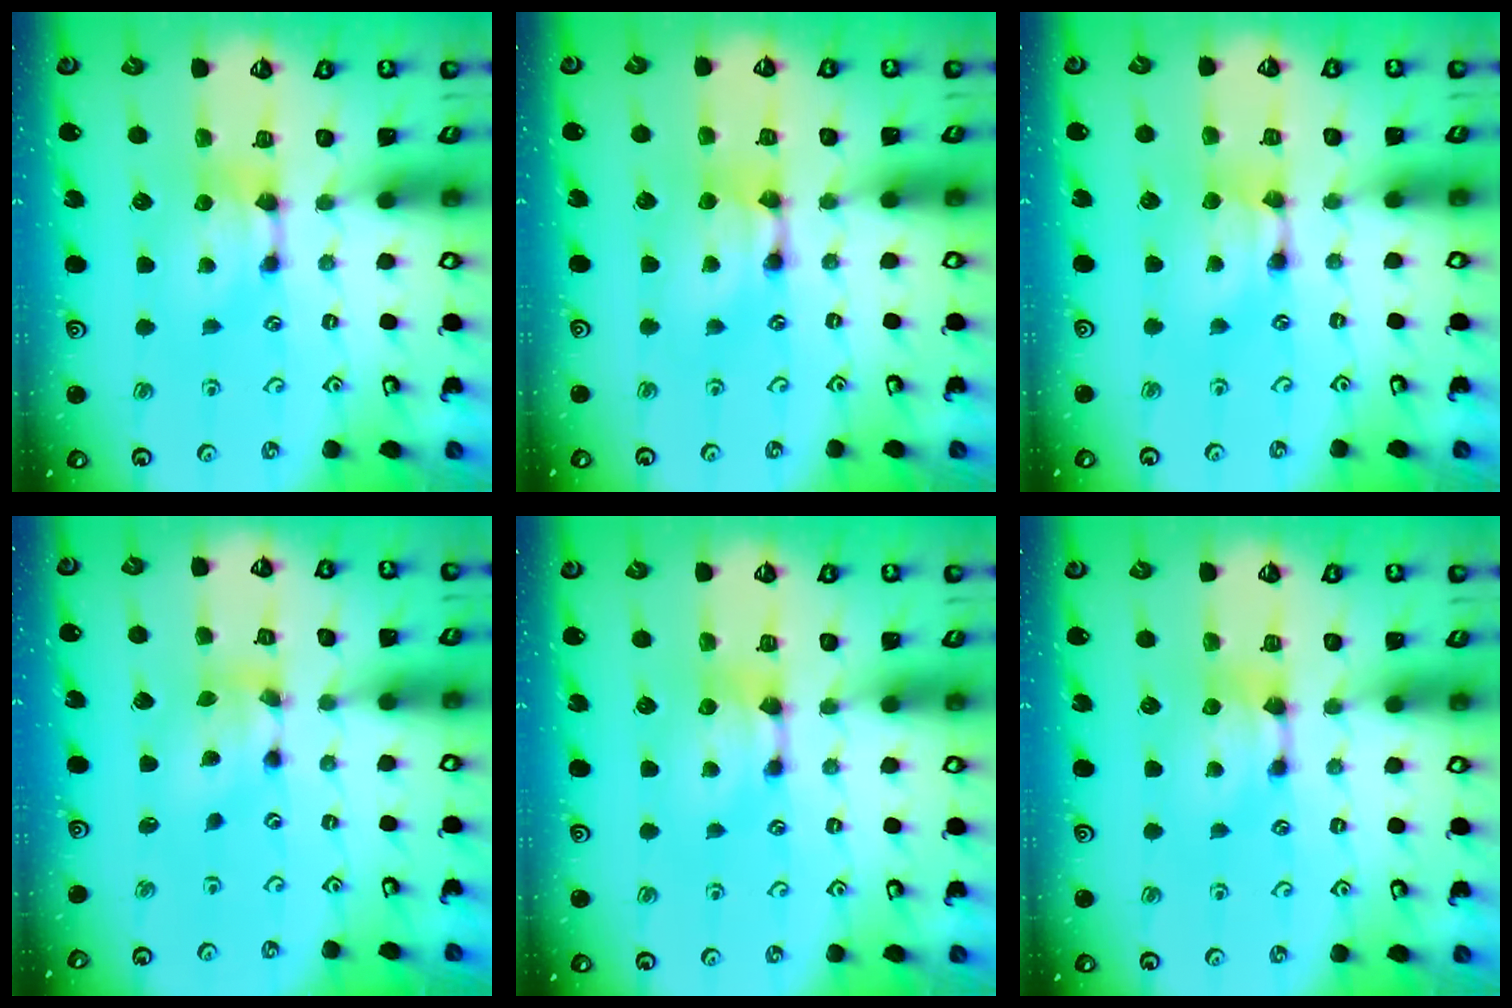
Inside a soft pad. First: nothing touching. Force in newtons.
{"total": 1.9, "press": 1.9, "slide": 0.1}
{"total": 1.5, "press": 1.5, "slide": 0.2}
{"total": 4.3, "press": 3.9, "slide": 1.8}
{"total": 0.0}
{"total": 0.0}